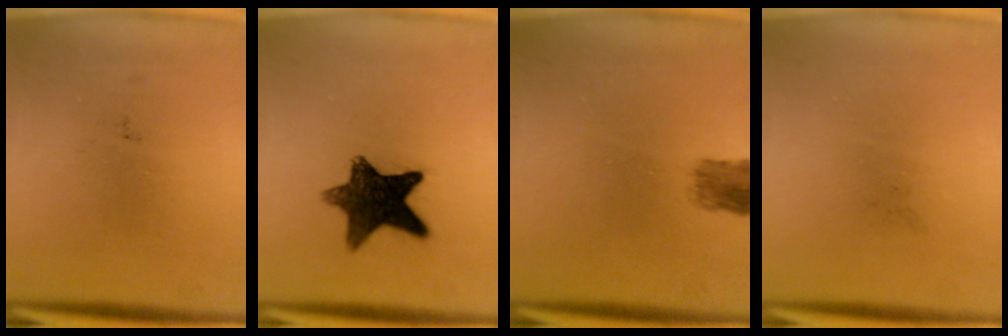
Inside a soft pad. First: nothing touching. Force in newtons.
{"total": 11.7}
{"total": 2.9}
{"total": 0.0}